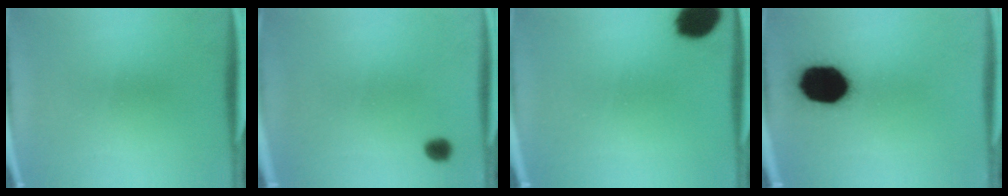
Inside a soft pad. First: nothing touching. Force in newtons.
{"total": 2.3}
{"total": 10.6}
{"total": 19.3}